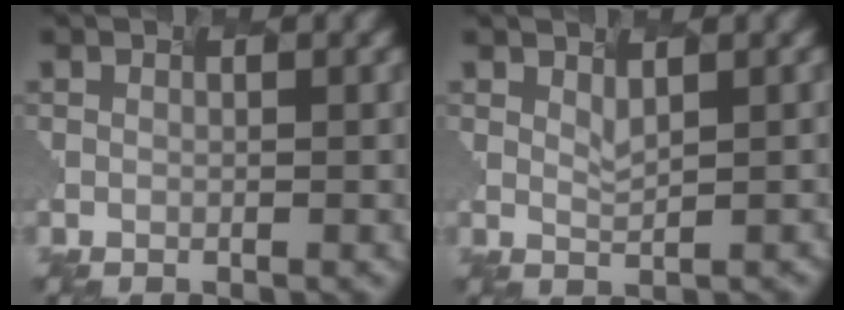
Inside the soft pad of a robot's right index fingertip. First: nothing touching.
{"total": 0.7, "force": [0.6, 0.0, 0.4], "torque": [-0.010, 0.000, 0.021]}